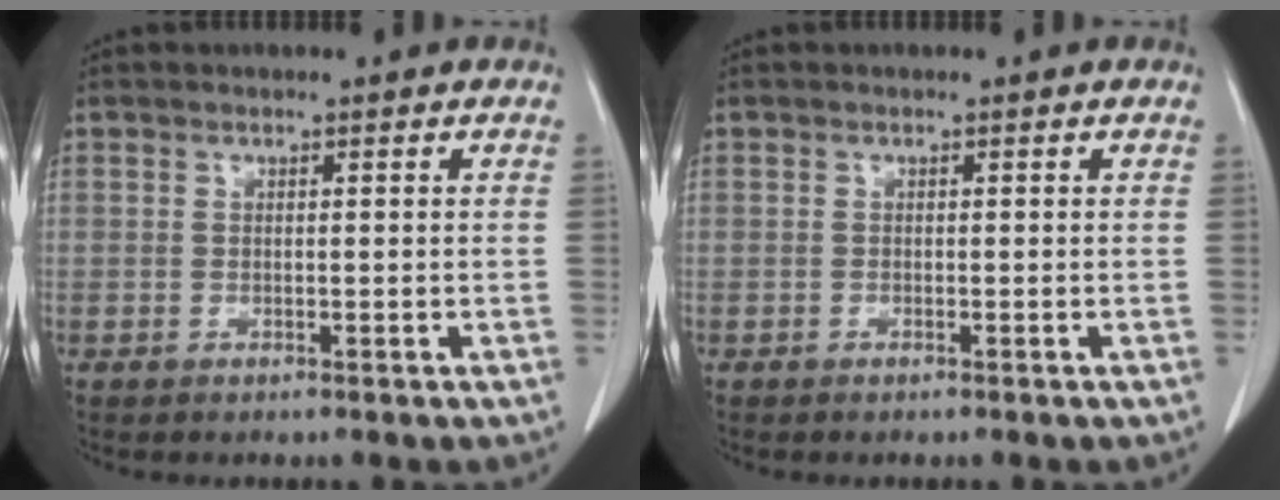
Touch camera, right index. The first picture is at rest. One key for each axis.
{"total": 0.0}